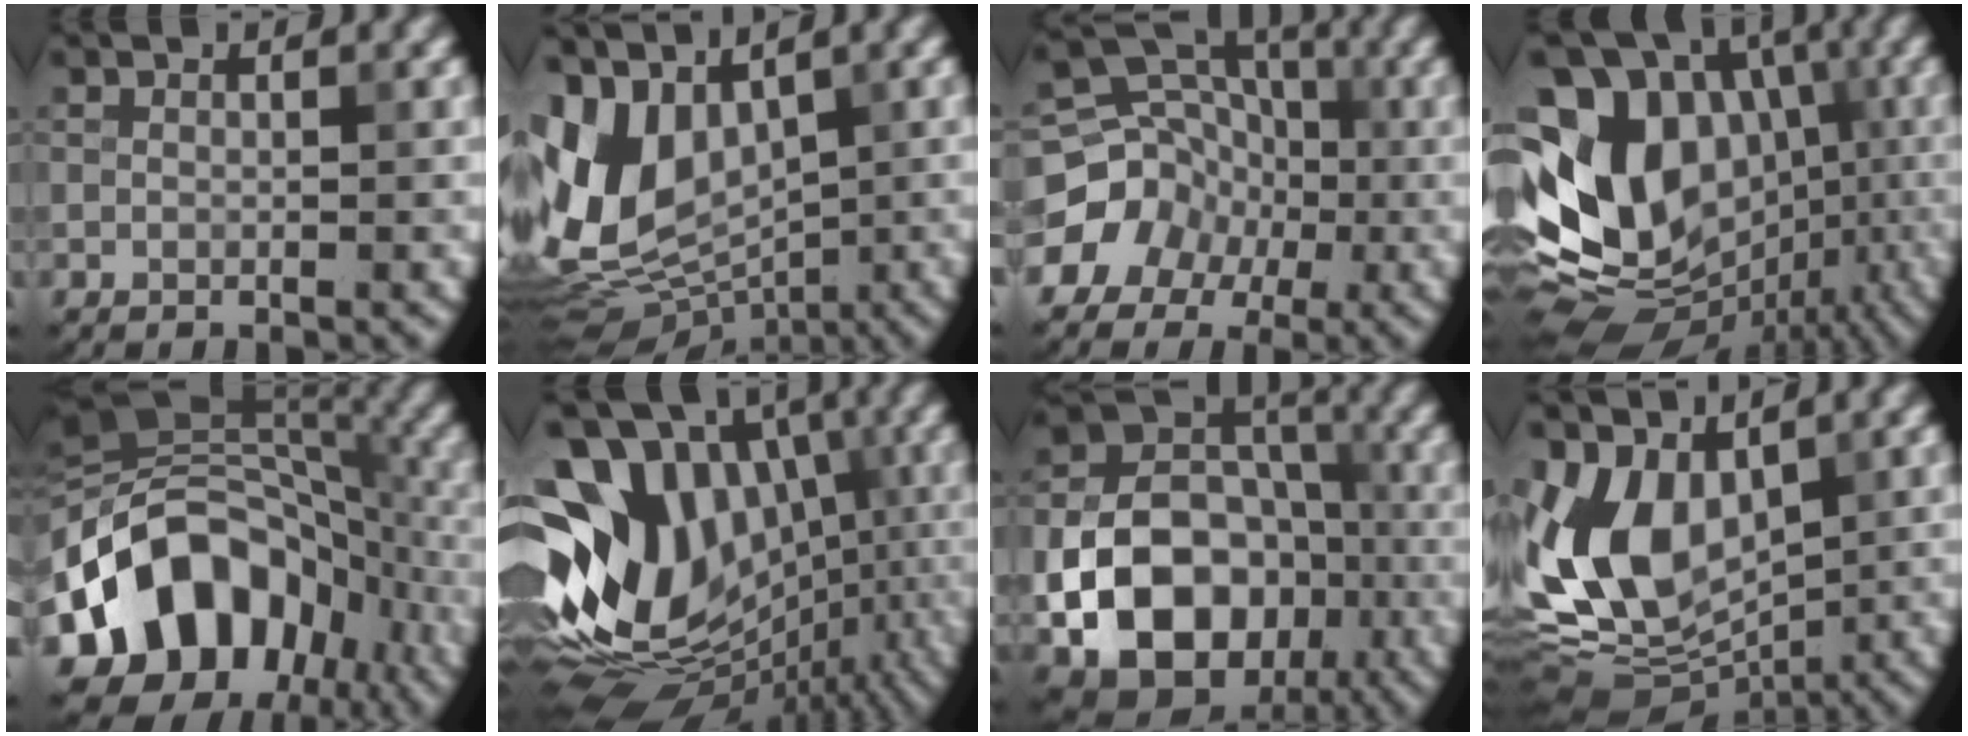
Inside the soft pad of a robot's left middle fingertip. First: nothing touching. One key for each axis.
{"total": 8.9, "fx": 1.3, "fy": 6.2, "fz": 6.2, "tx": -0.125, "ty": -0.007, "tz": 0.022}
{"total": 11.2, "fx": -3.6, "fy": 10.2, "fz": 3.0, "tx": -0.063, "ty": -0.012, "tz": -0.074}
{"total": 16.6, "fx": -0.5, "fy": 12.7, "fz": 10.7, "tx": -0.177, "ty": 0.010, "tz": 0.011}
{"total": 14.1, "fx": -5.7, "fy": 10.3, "fz": 7.8, "tx": -0.135, "ty": 0.011, "tz": -0.111}
{"total": 16.6, "fx": -0.2, "fy": 12.4, "fz": 11.0, "tx": -0.178, "ty": 0.016, "tz": 0.014}
{"total": 13.7, "fx": -4.5, "fy": 10.2, "fz": 7.9, "tx": -0.150, "ty": -0.025, "tz": -0.079}
{"total": 10.0, "fx": 0.4, "fy": 7.0, "fz": 7.2, "tx": -0.146, "ty": -0.016, "tz": 0.002}